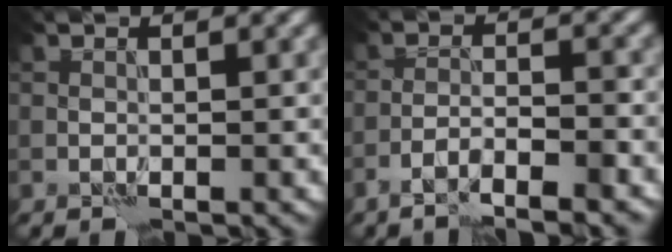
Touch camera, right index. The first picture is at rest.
{"total": 3.8, "force": [-3.0, 0.3, 2.4], "torque": [-0.039, 0.005, -0.054]}